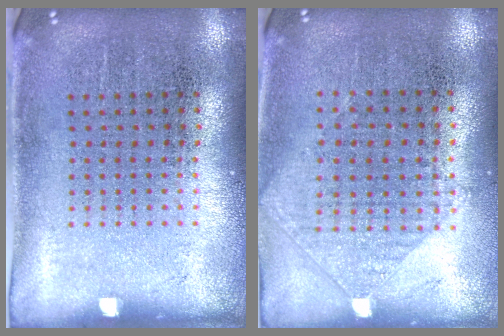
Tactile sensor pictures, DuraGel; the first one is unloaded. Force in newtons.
{"total": 0.9, "press": 0.8, "slide": 0.3}